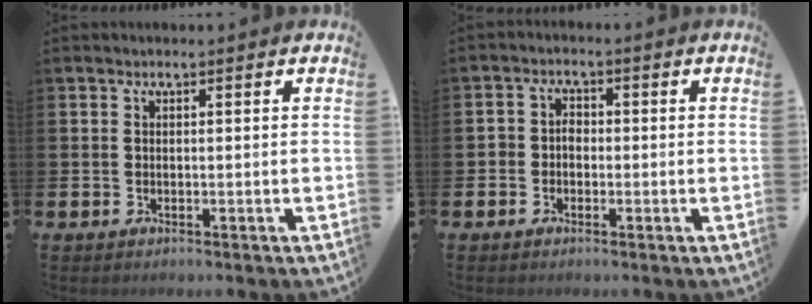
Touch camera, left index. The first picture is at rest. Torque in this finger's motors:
{"motor_torque": [-0.16, 0.06, 0.02, 0.00]}